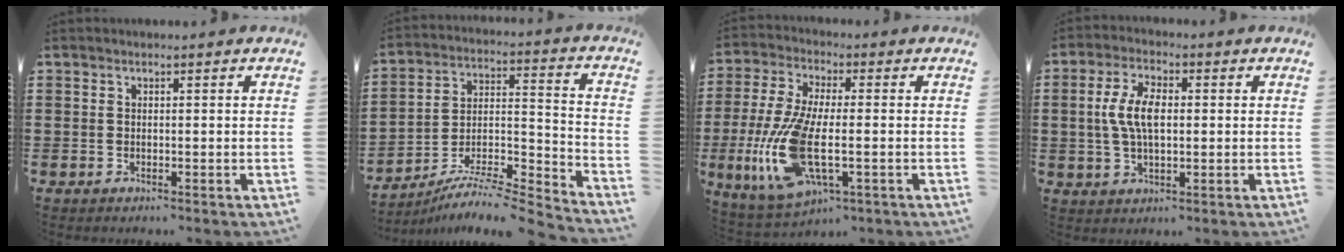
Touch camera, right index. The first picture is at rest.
{"total": 7.6, "force": [-7.1, 0.4, 2.7], "torque": [-0.039, 0.001, -0.141]}
{"total": 14.2, "force": [-3.3, 5.8, 12.5], "torque": [-0.292, -0.020, -0.063]}
{"total": 6.9, "force": [0.4, 3.1, 6.1], "torque": [-0.139, 0.005, -0.001]}